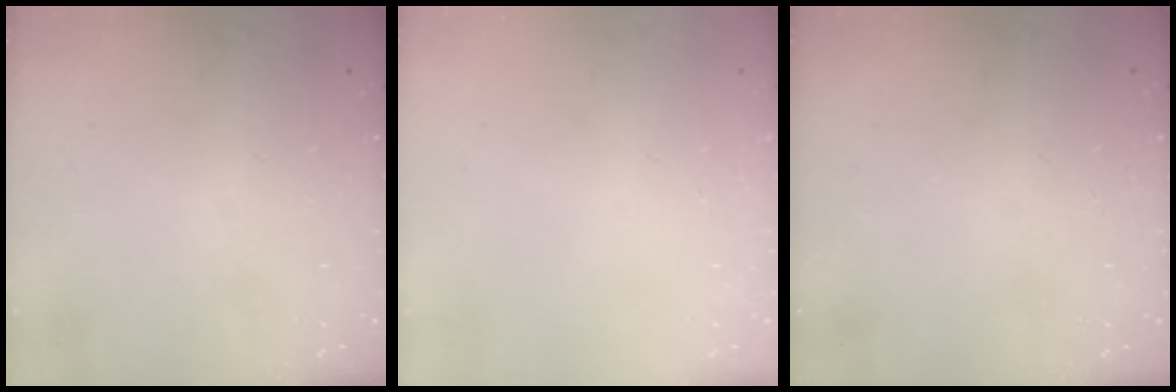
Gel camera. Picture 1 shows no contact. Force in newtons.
{"total": 0.0}
{"total": 0.0}